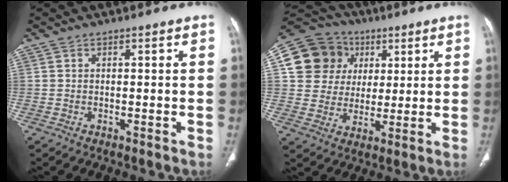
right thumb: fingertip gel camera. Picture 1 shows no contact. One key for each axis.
{"total": 15.2, "fx": 4.5, "fy": 13.7, "fz": 4.8, "tx": -0.067, "ty": 0.018, "tz": 0.082}